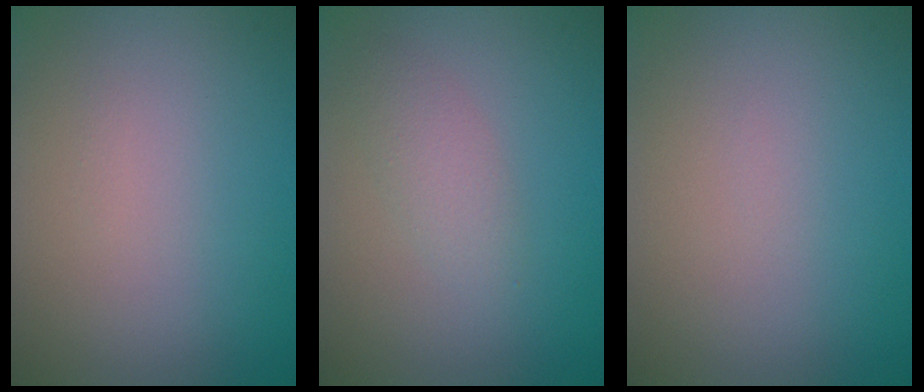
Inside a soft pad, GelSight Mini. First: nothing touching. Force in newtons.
{"total": 1.9, "press": 1.9, "slide": 0.1}
{"total": 0.0}